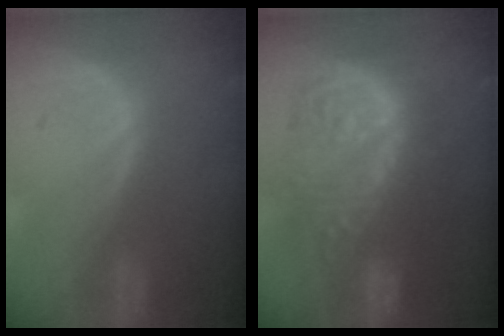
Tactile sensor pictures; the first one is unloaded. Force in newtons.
{"total": 13.4, "press": 13.3, "slide": 1.4}